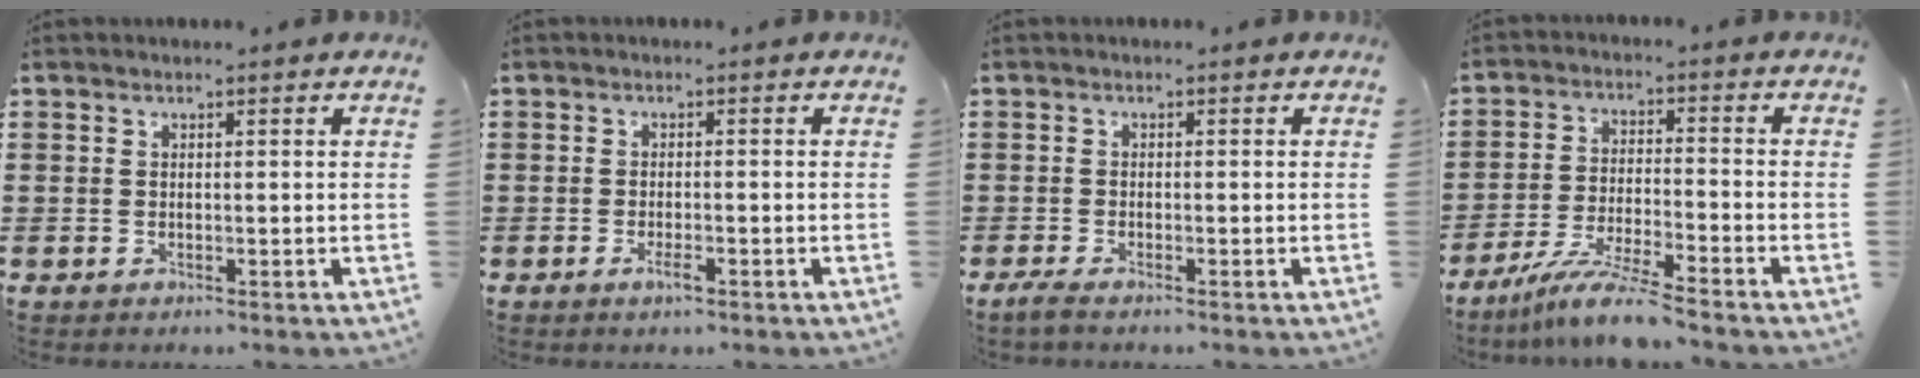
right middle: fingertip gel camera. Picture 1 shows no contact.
{"total": 2.1, "force": [-1.1, 0.4, 1.7], "torque": [-0.045, -0.008, -0.023]}
{"total": 1.3, "force": [-1.0, 0.0, 0.7], "torque": [-0.015, -0.002, -0.019]}
{"total": 7.8, "force": [-6.7, -0.3, 4.0], "torque": [-0.085, -0.013, -0.129]}